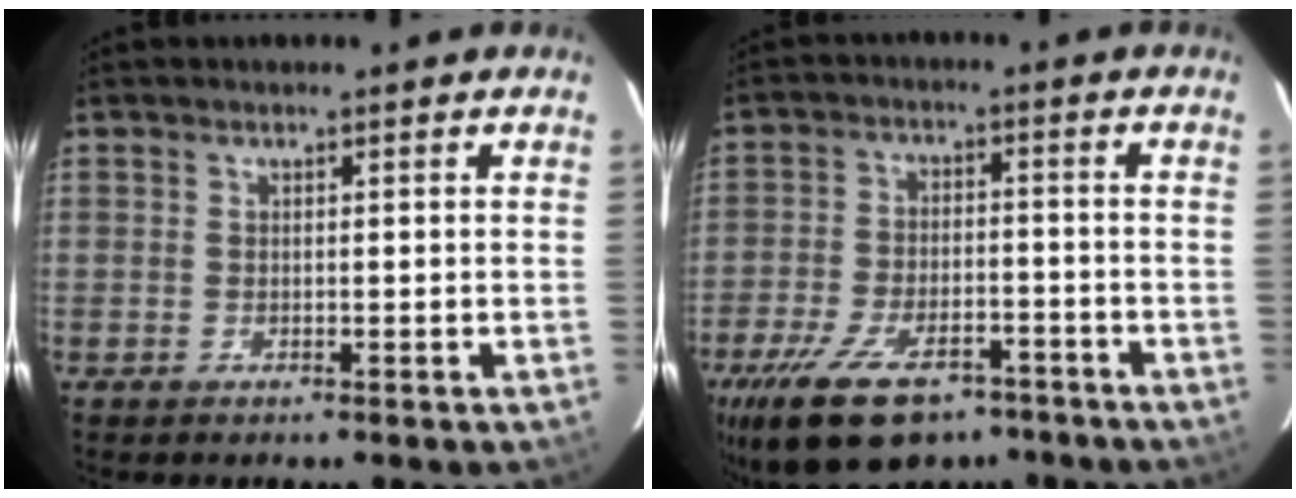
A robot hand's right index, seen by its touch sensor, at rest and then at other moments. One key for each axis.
{"total": 18.0, "fx": -12.0, "fy": 8.7, "fz": 10.1, "tx": -0.224, "ty": -0.023, "tz": -0.191}